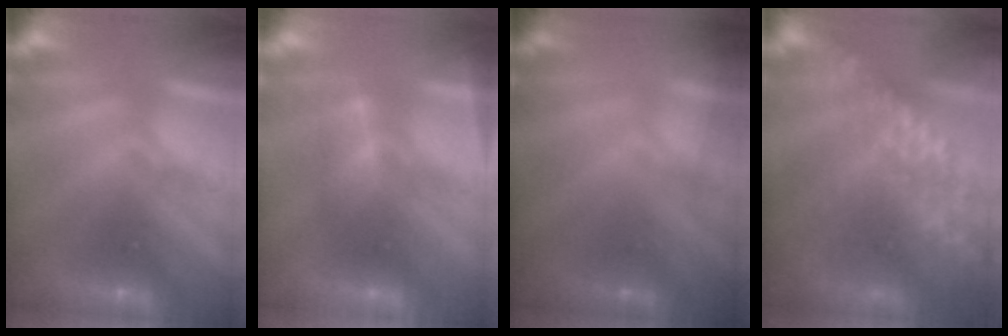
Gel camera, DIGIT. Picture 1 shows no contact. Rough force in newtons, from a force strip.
{"total": 3.8}
{"total": 1.5}
{"total": 6.4}